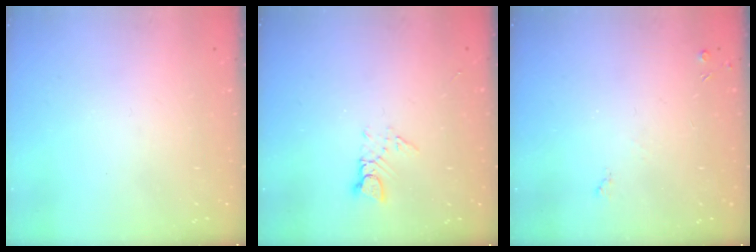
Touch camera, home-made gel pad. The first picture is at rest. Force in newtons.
{"total": 3.1, "press": 3.1, "slide": 0.1}
{"total": 3.6, "press": 3.6, "slide": 0.5}